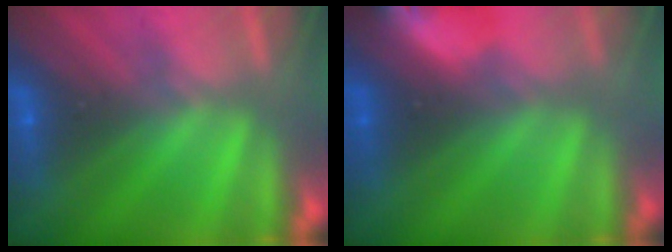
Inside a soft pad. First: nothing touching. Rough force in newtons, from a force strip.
{"total": 7.8}